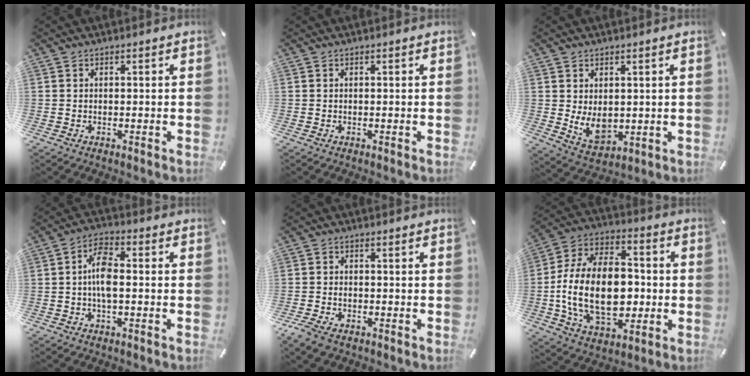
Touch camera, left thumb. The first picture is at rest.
{"total": 0.0}
{"total": 7.5, "force": [0.8, 5.4, 5.2], "torque": [-0.094, -0.012, 0.017]}
{"total": 7.0, "force": [-0.6, 3.2, 6.2], "torque": [-0.131, 0.007, -0.014]}
{"total": 3.3, "force": [-1.7, 2.0, 1.9], "torque": [-0.045, 0.005, -0.034]}
{"total": 22.0, "force": [-2.9, 14.4, 16.4], "torque": [-0.337, 0.003, -0.049]}